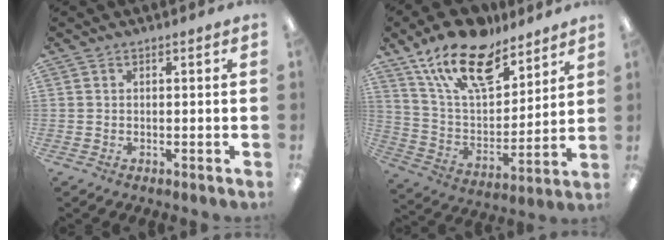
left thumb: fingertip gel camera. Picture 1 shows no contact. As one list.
[{"total": 19.7, "force": [14.2, 9.0, 10.2], "torque": [-0.191, -0.080, 0.254]}]